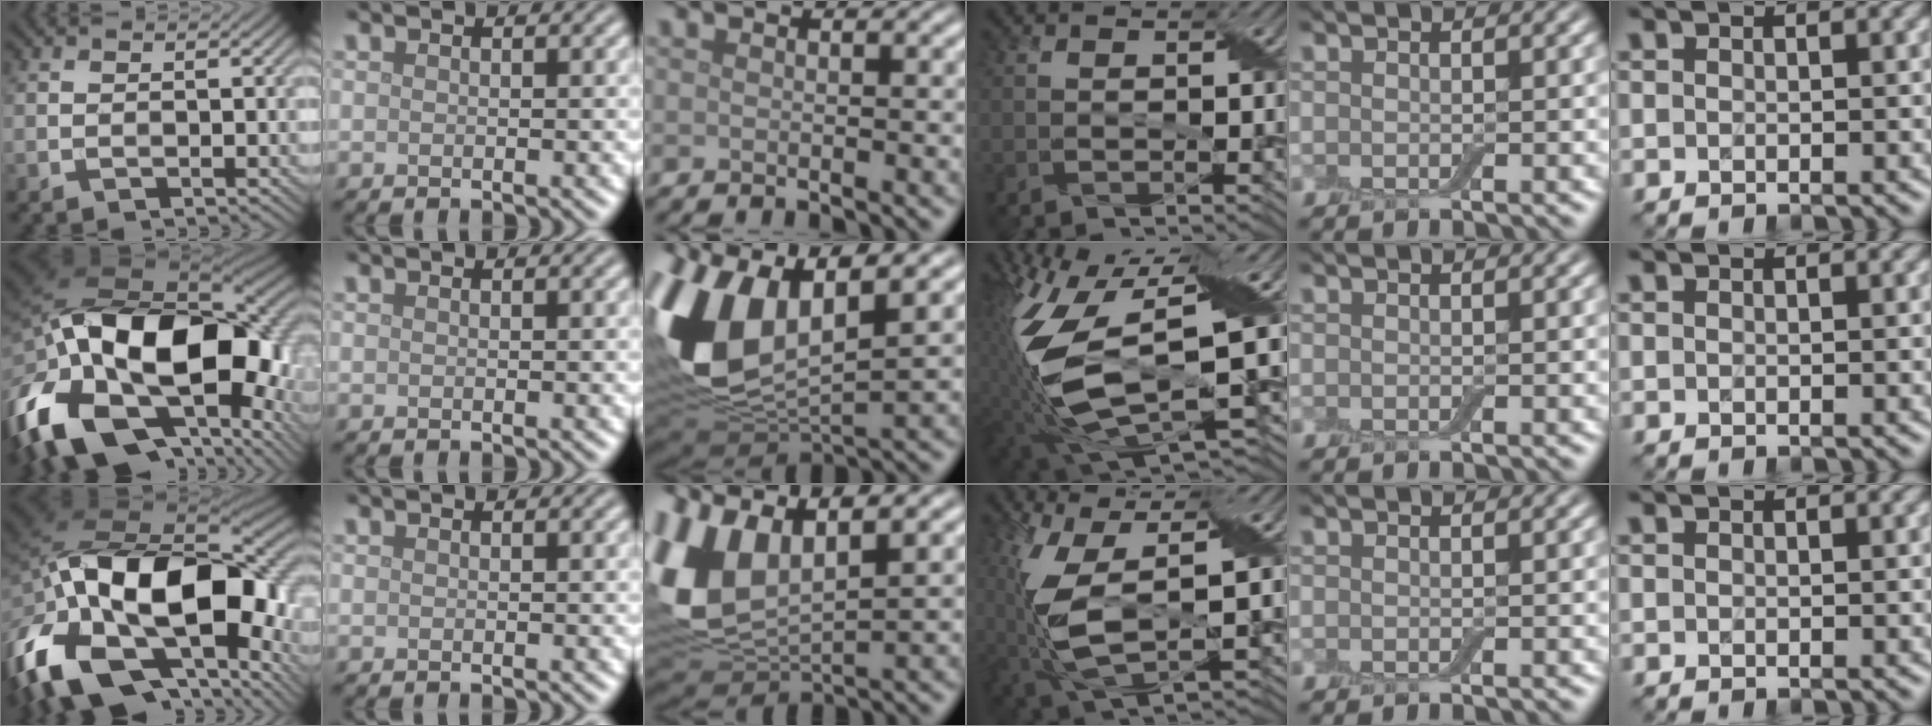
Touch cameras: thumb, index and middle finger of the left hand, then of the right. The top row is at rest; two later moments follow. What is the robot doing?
{"motion": "wrap", "object": "adhesive wrap"}